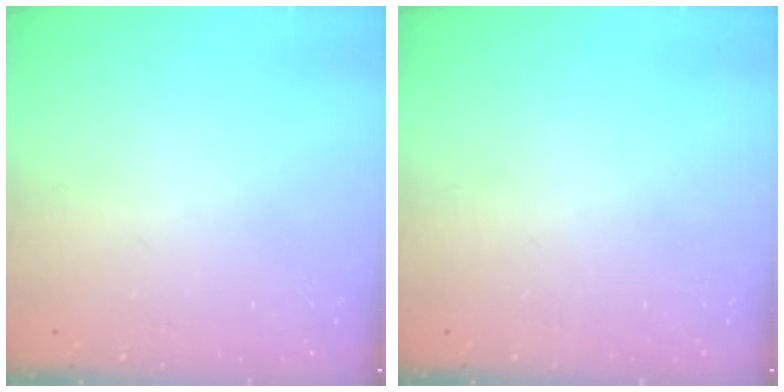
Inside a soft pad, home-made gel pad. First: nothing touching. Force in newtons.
{"total": 0.0}